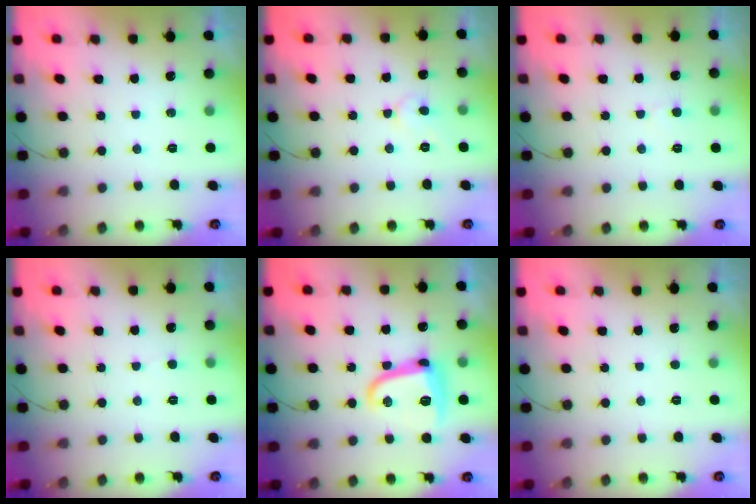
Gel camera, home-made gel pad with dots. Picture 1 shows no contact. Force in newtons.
{"total": 4.3, "press": 4.3, "slide": 0.4}
{"total": 2.8, "press": 2.8, "slide": 0.3}
{"total": 3.2, "press": 3.2, "slide": 0.3}
{"total": 13.3, "press": 13.3, "slide": 0.9}
{"total": 1.6, "press": 1.5, "slide": 0.2}